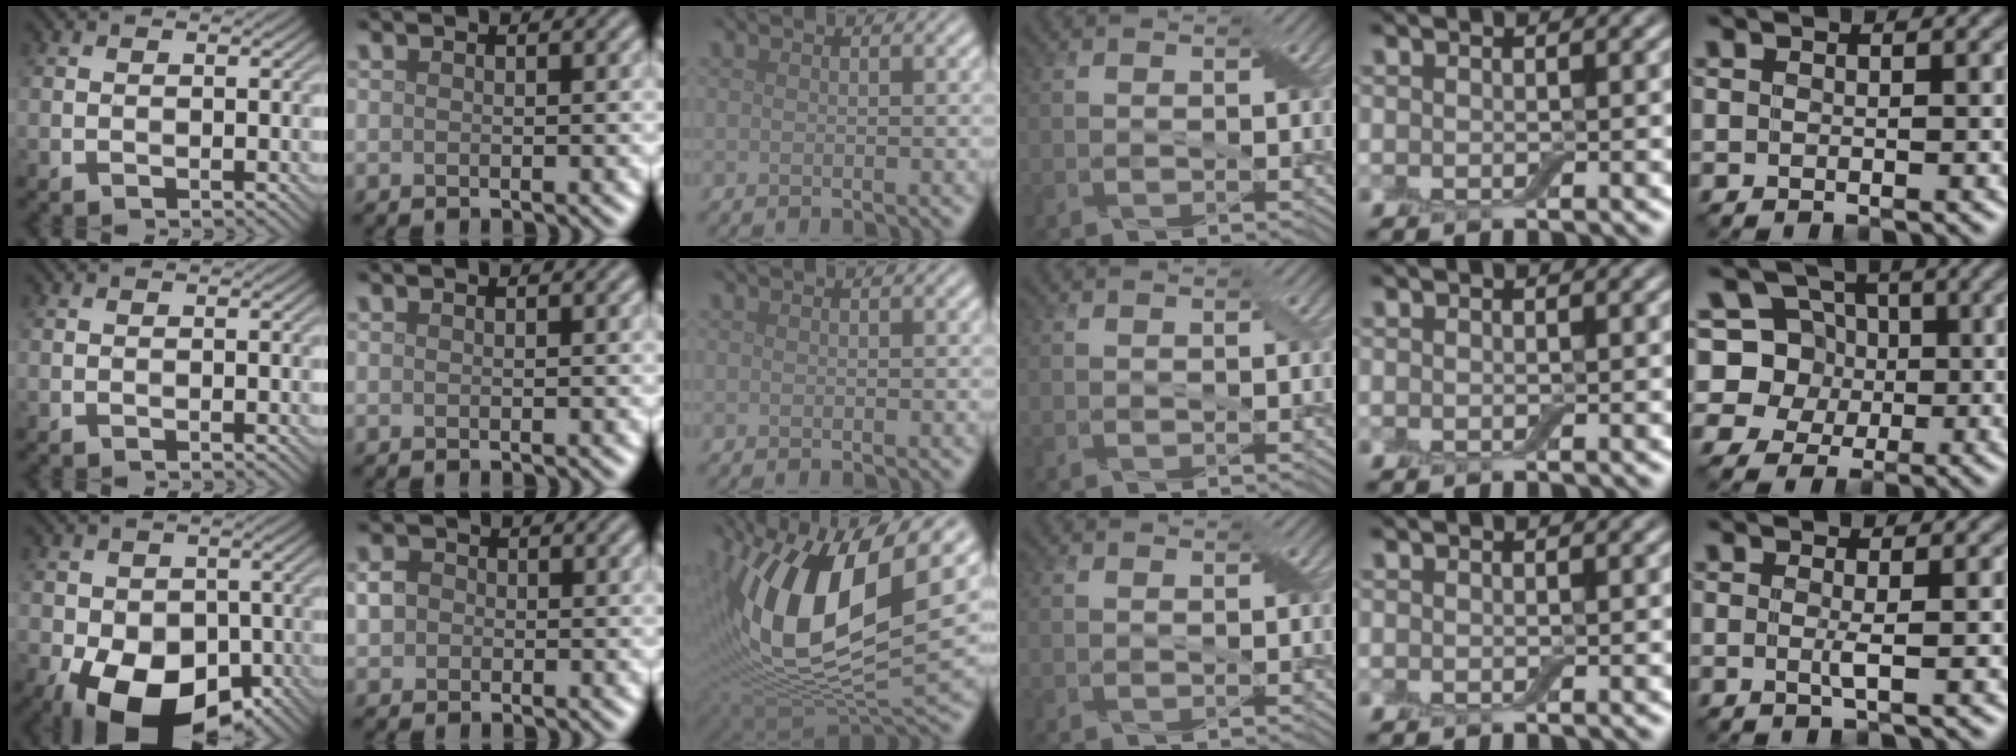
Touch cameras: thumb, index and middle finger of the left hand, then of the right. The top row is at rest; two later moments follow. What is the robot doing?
{"motion": "extract", "object": "airpods case & airpods"}